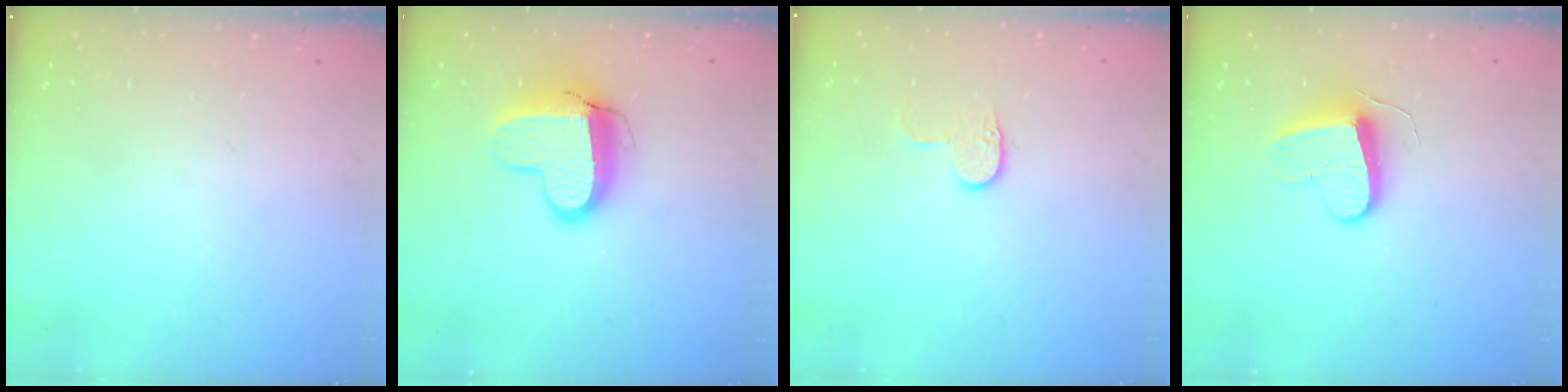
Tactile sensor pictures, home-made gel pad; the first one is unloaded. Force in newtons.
{"total": 11.6, "press": 11.6, "slide": 0.6}
{"total": 5.8, "press": 5.8, "slide": 0.6}
{"total": 9.6, "press": 9.5, "slide": 0.6}